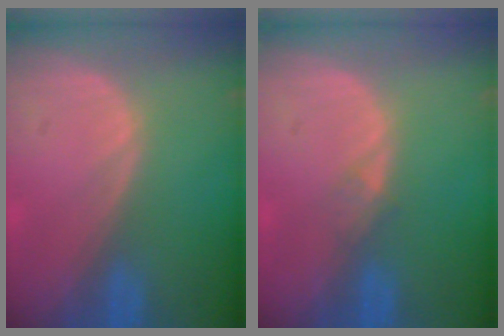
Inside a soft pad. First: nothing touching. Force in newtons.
{"total": 1.1, "press": 1.0, "slide": 0.1}